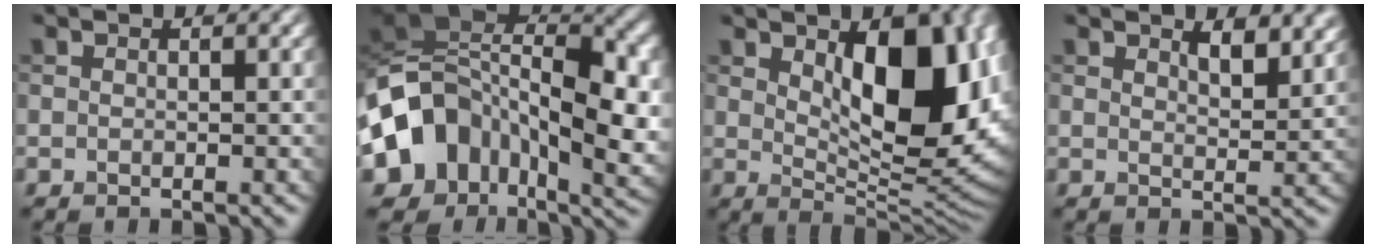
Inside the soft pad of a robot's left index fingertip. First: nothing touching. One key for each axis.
{"total": 13.1, "fx": -1.8, "fy": 9.4, "fz": 8.9, "tx": -0.160, "ty": 0.000, "tz": -0.037}
{"total": 12.9, "fx": 2.5, "fy": 6.1, "fz": 11.0, "tx": -0.139, "ty": -0.010, "tz": 0.045}
{"total": 3.2, "fx": 2.2, "fy": 1.1, "fz": 2.0, "tx": -0.034, "ty": -0.008, "tz": 0.038}